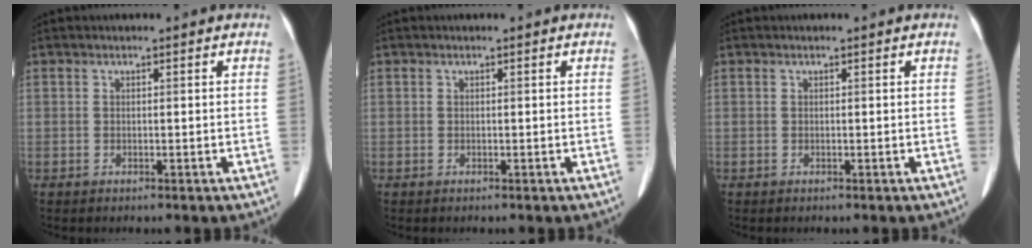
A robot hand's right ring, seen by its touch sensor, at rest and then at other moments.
{"total": 0.0}
{"total": 0.0}